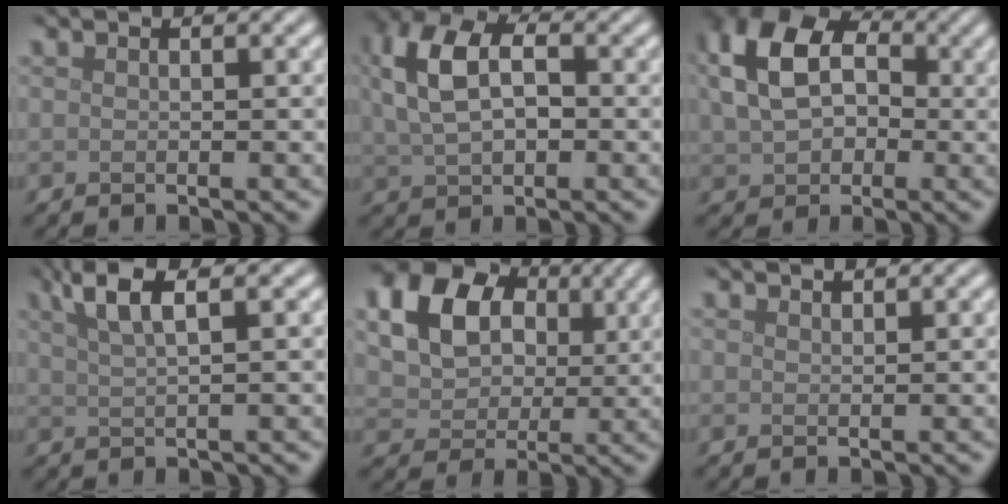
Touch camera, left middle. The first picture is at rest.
{"total": 6.7, "force": [1.5, 4.1, 5.2], "torque": [-0.116, 0.013, 0.023]}
{"total": 10.0, "force": [1.8, 7.3, 6.5], "torque": [-0.144, 0.027, 0.028]}
{"total": 4.3, "force": [2.4, 1.1, 3.4], "torque": [-0.054, 0.013, 0.043]}
{"total": 15.9, "force": [6.5, 12.0, 8.2], "torque": [-0.180, 0.029, 0.124]}
{"total": 0.7, "force": [0.7, 0.1, 0.1], "torque": [-0.002, -0.001, 0.014]}